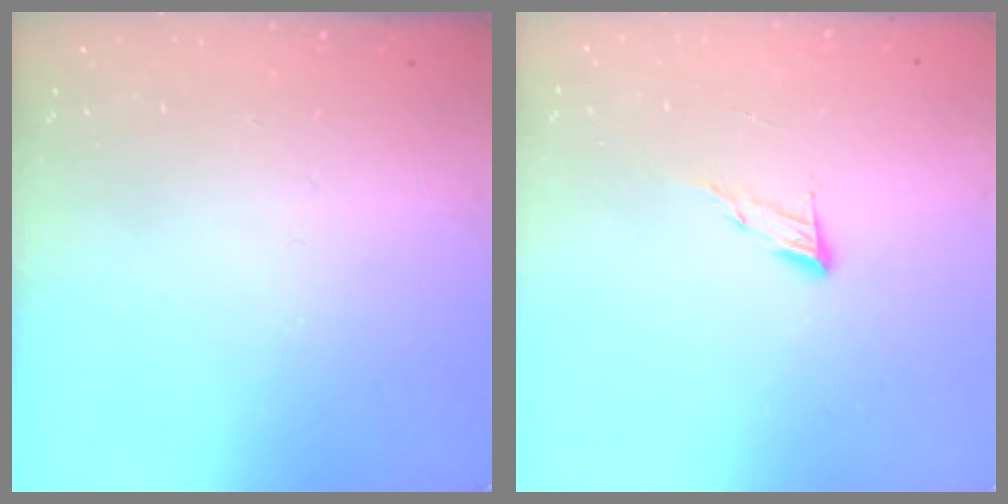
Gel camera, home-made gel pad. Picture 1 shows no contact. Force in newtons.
{"total": 5.6, "press": 5.6, "slide": 0.4}